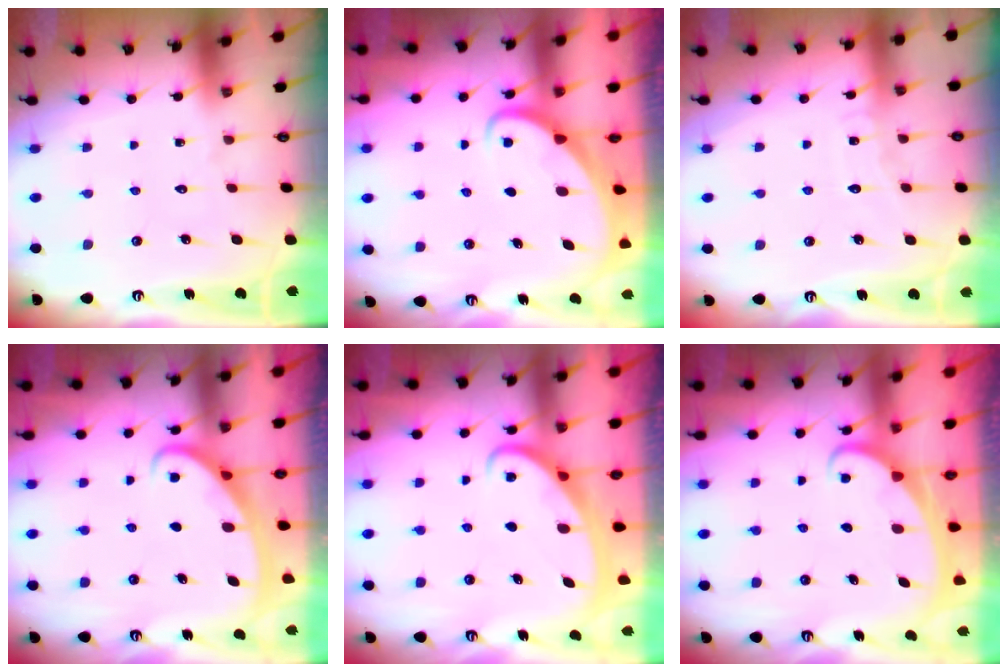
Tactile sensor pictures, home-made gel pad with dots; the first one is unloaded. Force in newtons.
{"total": 2.4, "press": 2.4, "slide": 0.2}
{"total": 4.0, "press": 4.0, "slide": 0.4}
{"total": 2.7, "press": 2.7, "slide": 0.4}
{"total": 2.6, "press": 2.6, "slide": 0.3}
{"total": 1.9, "press": 1.9, "slide": 0.1}